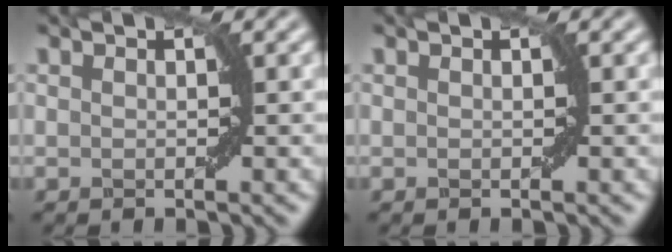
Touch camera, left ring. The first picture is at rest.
{"total": 0.0}